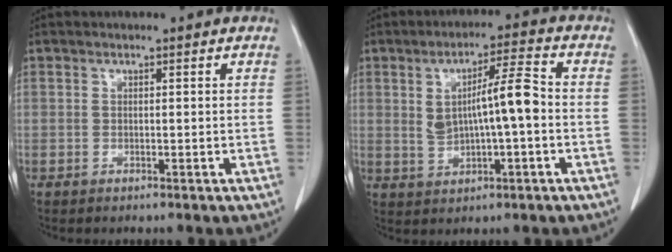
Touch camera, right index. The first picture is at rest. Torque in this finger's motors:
{"motor_torque": [0.31, 0.04, 0.21, 0.07]}